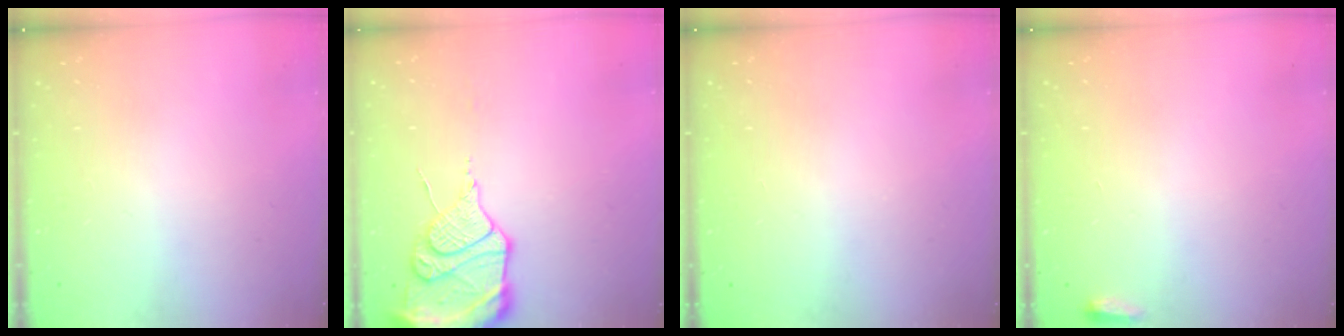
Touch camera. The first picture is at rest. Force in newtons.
{"total": 20.8, "press": 18.0, "slide": 10.6}
{"total": 0.0}
{"total": 2.5, "press": 2.3, "slide": 1.0}